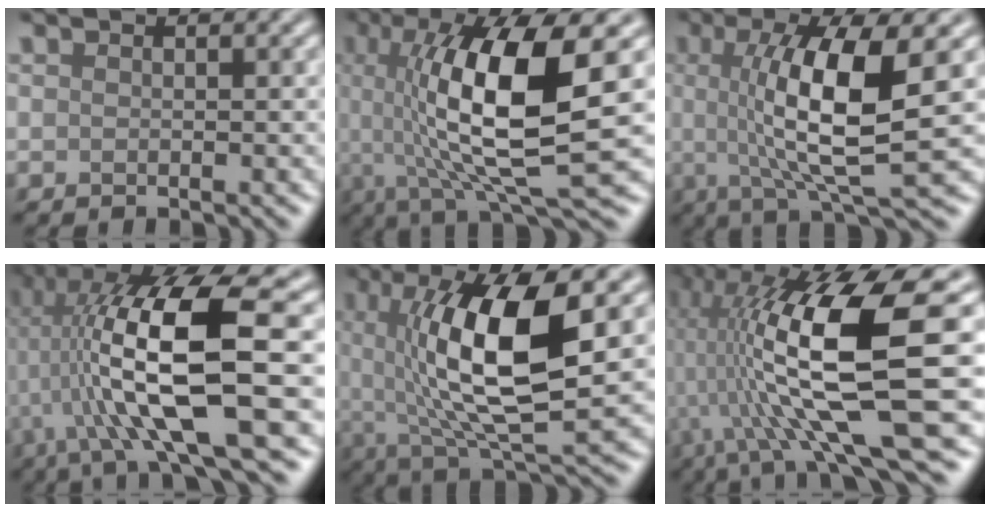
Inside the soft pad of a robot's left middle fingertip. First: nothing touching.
{"total": 12.3, "force": [0.8, 3.4, 11.8], "torque": [-0.193, 0.004, 0.018]}
{"total": 9.4, "force": [0.8, 2.4, 9.0], "torque": [-0.140, -0.005, 0.015]}
{"total": 14.4, "force": [0.3, 3.3, 14.0], "torque": [-0.247, 0.008, 0.014]}
{"total": 11.7, "force": [1.6, 3.6, 11.0], "torque": [-0.190, 0.002, 0.031]}
{"total": 15.7, "force": [0.6, 3.5, 15.3], "torque": [-0.285, 0.004, 0.022]}